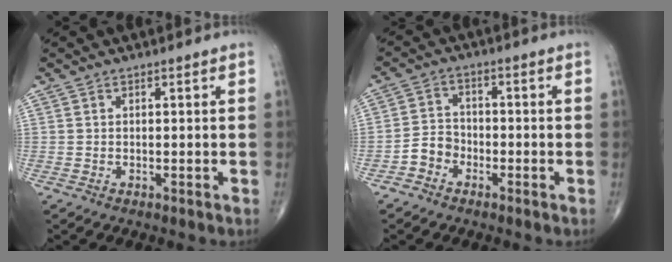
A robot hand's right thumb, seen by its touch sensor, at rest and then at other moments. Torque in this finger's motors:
{"motor_torque": [0.11, -0.08, 0.46, -0.35, 0.01]}